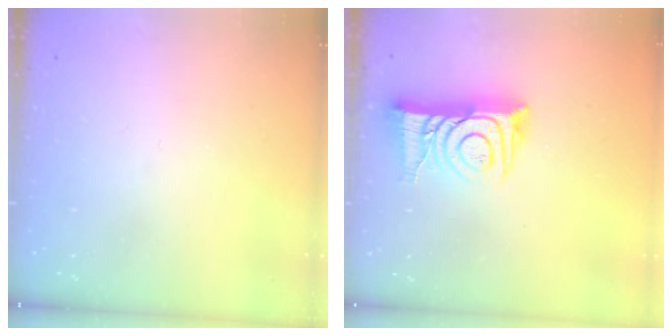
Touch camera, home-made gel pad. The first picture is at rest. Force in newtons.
{"total": 14.1, "press": 14.1, "slide": 1.1}